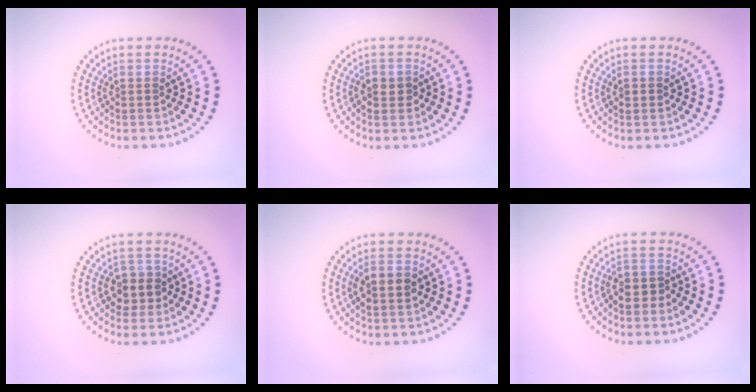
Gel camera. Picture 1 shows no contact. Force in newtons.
{"total": 1.8, "press": 1.8, "slide": 0.4}
{"total": 1.0, "press": 1.0, "slide": 0.1}
{"total": 2.4, "press": 2.2, "slide": 0.9}
{"total": 2.3, "press": 2.3, "slide": 0.0}
{"total": 1.7, "press": 1.6, "slide": 0.8}